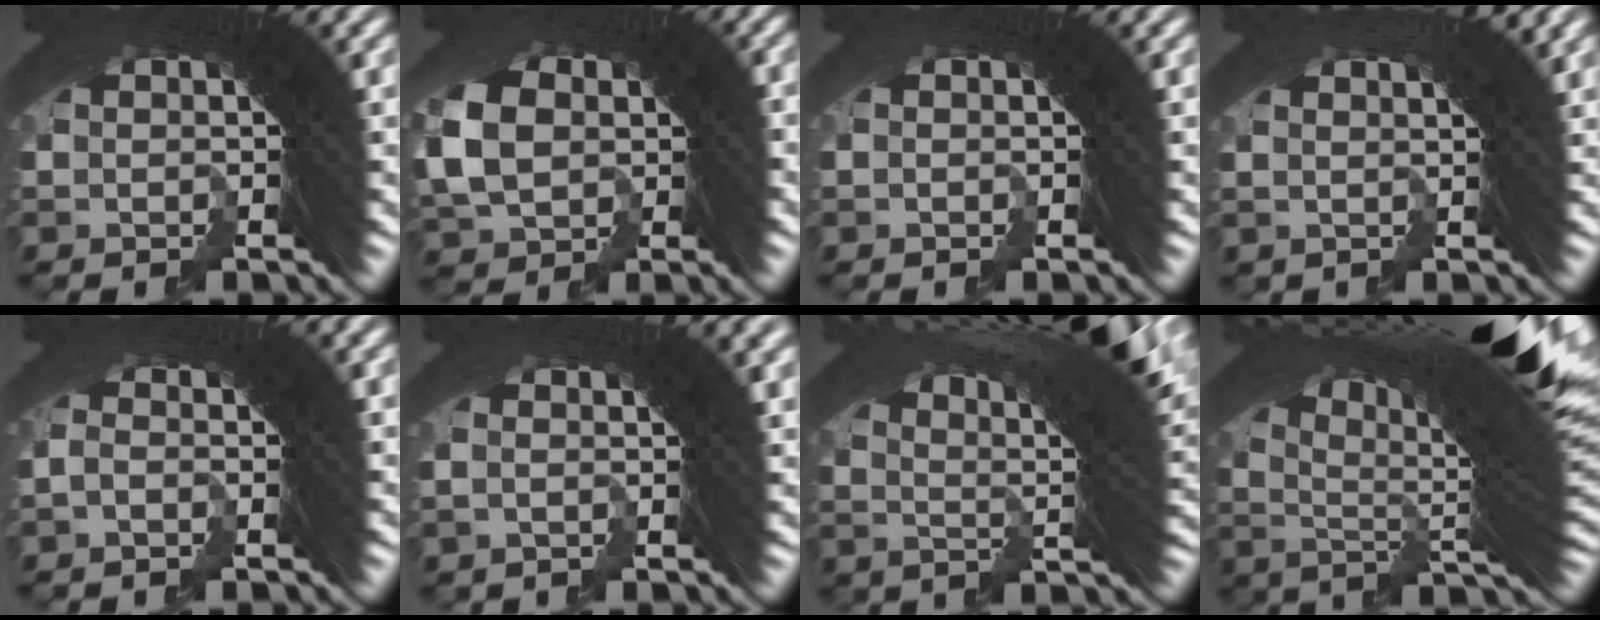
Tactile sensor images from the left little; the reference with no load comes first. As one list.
[{"total": 5.9, "force": [0.7, 4.7, 3.6], "torque": [-0.068, -0.003, 0.016]}, {"total": 0.0}, {"total": 3.1, "force": [2.5, -0.8, 1.6], "torque": [-0.012, 0.011, 0.041]}, {"total": 1.0, "force": [-0.8, -0.4, -0.1], "torque": [-0.002, 0.010, -0.020]}, {"total": 2.5, "force": [1.1, 0.2, 2.3], "torque": [-0.014, 0.022, 0.007]}, {"total": 13.3, "force": [8.1, 3.2, 10.0], "torque": [-0.122, 0.041, 0.114]}, {"total": 19.8, "force": [9.5, 6.7, 16.0], "torque": [-0.212, 0.034, 0.135]}]